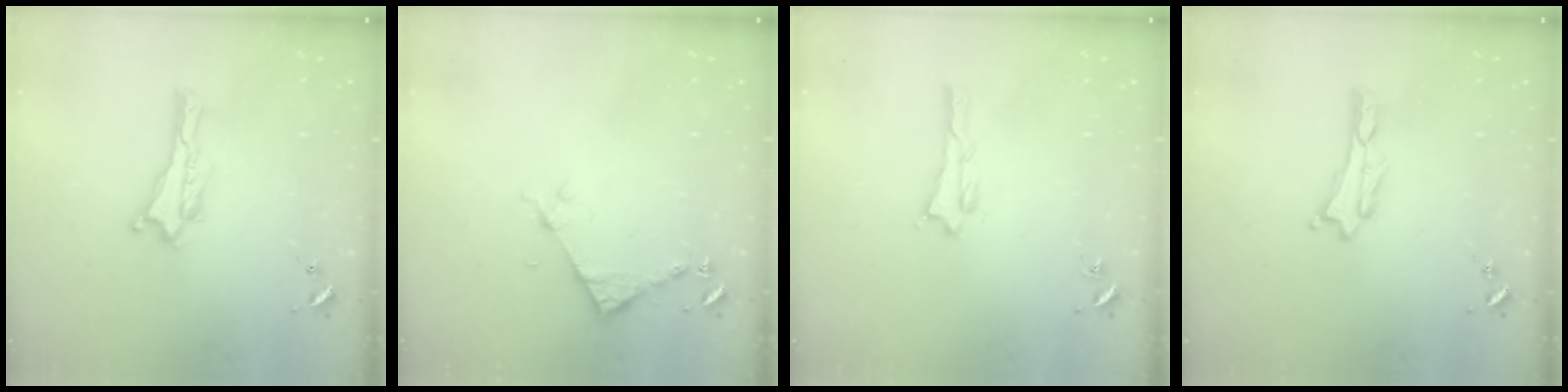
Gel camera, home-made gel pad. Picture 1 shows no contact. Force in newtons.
{"total": 4.1, "press": 4.1, "slide": 0.3}
{"total": 0.6, "press": 0.6, "slide": 0.1}
{"total": 0.0}